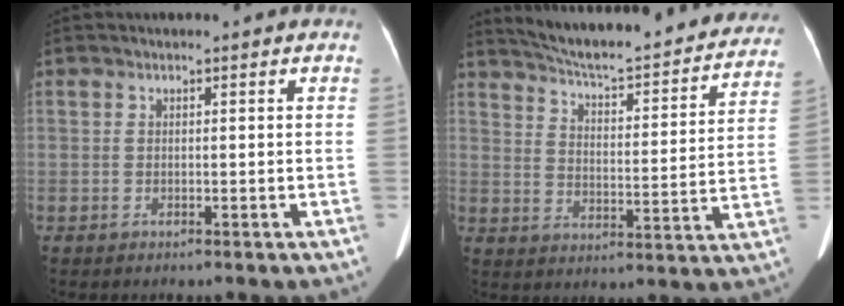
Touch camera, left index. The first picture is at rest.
{"total": 26.9, "force": [24.3, 4.4, 10.8], "torque": [-0.167, -0.041, 0.310]}